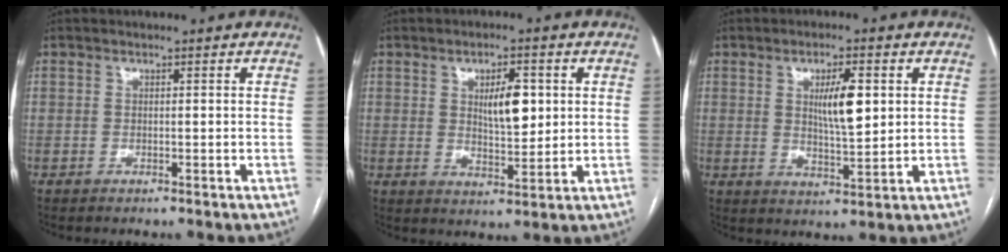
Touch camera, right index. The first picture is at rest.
{"total": 6.7, "force": [1.7, 2.5, 6.0], "torque": [-0.097, 0.002, 0.034]}
{"total": 6.9, "force": [1.8, 1.7, 6.5], "torque": [-0.109, 0.000, 0.033]}